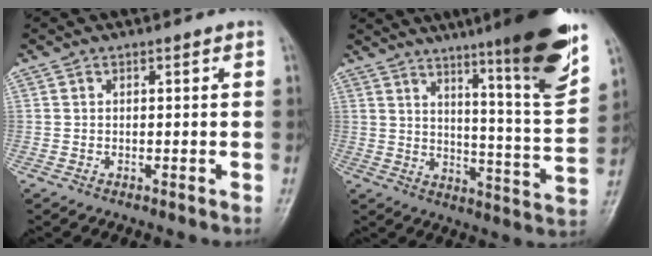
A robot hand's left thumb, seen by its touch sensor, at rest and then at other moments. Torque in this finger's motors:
{"motor_torque": [2.82, 1.18, 1.74, -1.03, 0.43]}